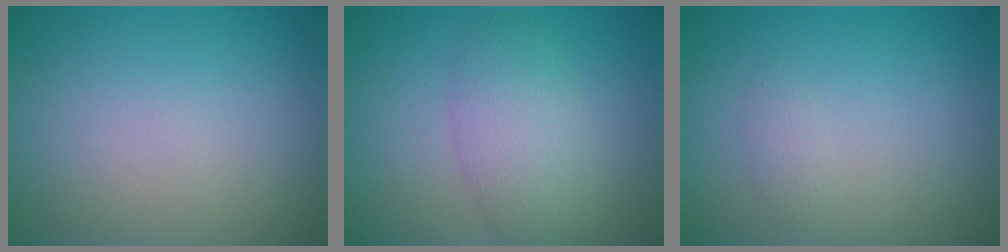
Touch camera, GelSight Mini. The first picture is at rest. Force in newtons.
{"total": 4.3, "press": 4.3, "slide": 0.3}
{"total": 0.9, "press": 0.9, "slide": 0.1}